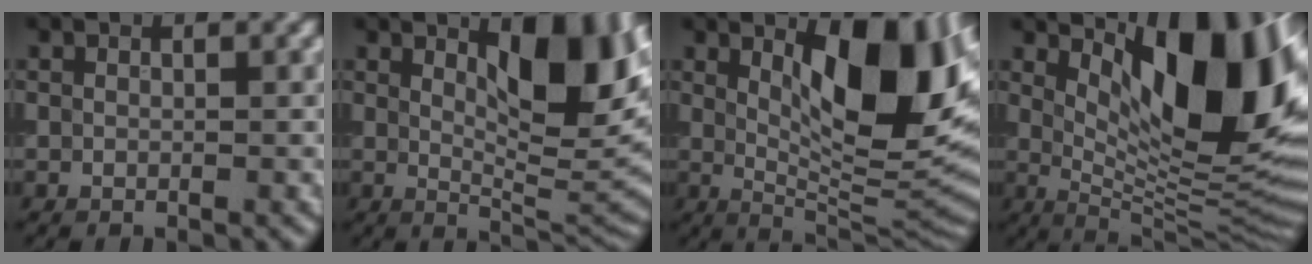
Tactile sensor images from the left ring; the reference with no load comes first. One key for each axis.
{"total": 9.8, "fx": 3.2, "fy": 3.5, "fz": 8.5, "tx": -0.116, "ty": 0.000, "tz": 0.052}
{"total": 12.0, "fx": 3.4, "fy": 4.4, "fz": 10.7, "tx": -0.145, "ty": -0.001, "tz": 0.058}
{"total": 14.4, "fx": 4.9, "fy": 5.4, "fz": 12.5, "tx": -0.158, "ty": -0.004, "tz": 0.079}